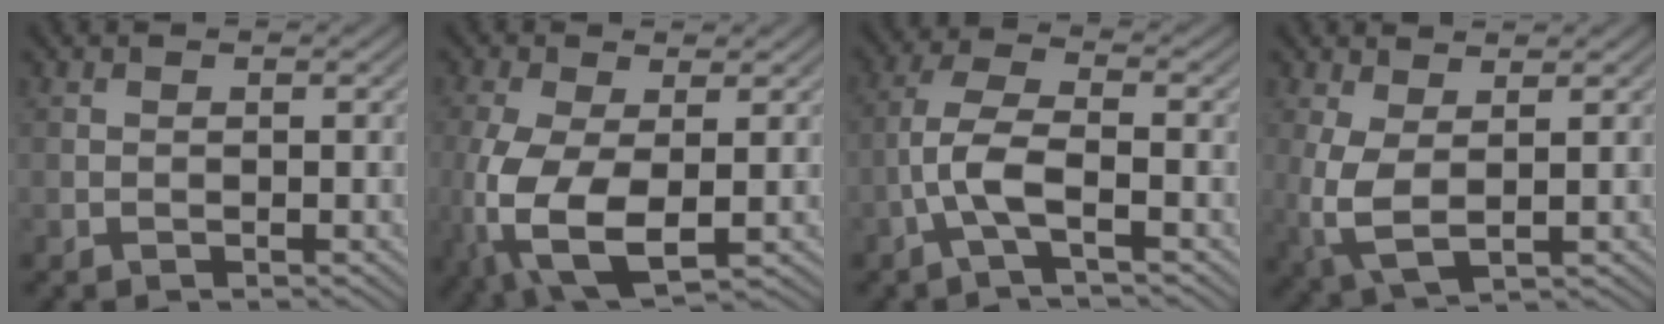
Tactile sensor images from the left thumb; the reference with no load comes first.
{"total": 11.3, "force": [-2.4, 5.7, 9.5], "torque": [-0.252, -0.030, -0.037]}
{"total": 5.7, "force": [-2.2, 1.6, 5.0], "torque": [-0.113, 0.011, -0.057]}
{"total": 5.2, "force": [0.7, 2.4, 4.6], "torque": [-0.127, -0.004, 0.013]}